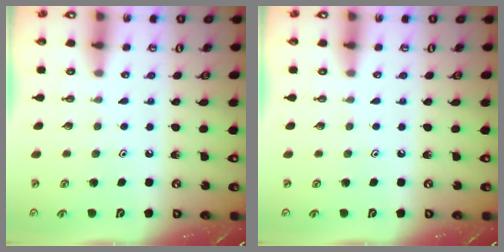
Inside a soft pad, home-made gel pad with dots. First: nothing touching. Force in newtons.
{"total": 0.0}